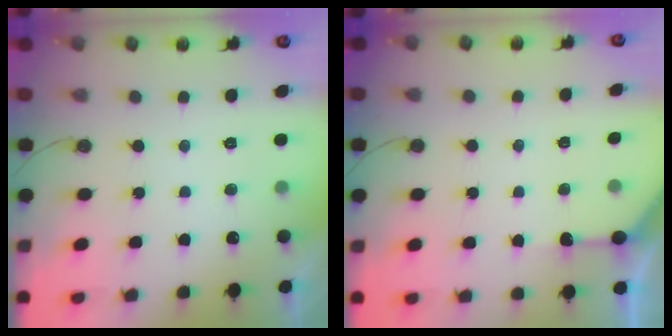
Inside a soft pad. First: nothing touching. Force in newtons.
{"total": 4.4, "press": 4.4, "slide": 0.3}